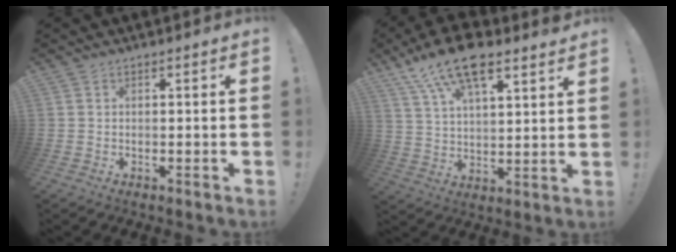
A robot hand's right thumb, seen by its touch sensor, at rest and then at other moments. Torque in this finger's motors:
{"motor_torque": [1.89, 2.02, 0.70, 0.43, 0.21]}